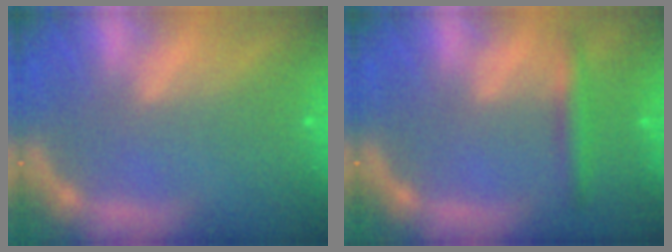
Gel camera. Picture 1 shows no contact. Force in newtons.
{"total": 2.4}